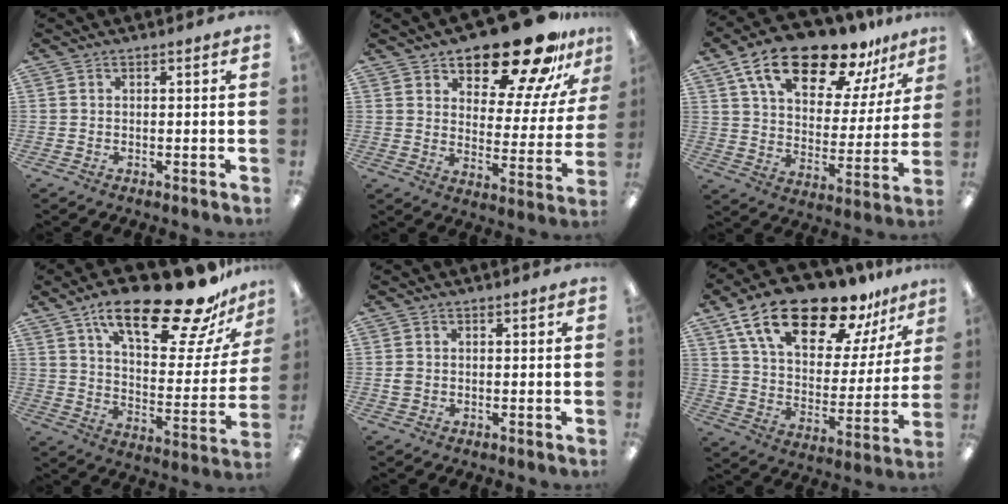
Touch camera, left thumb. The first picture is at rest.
{"total": 20.4, "force": [16.6, 6.7, 9.6], "torque": [-0.135, -0.121, 0.279]}
{"total": 20.4, "force": [14.4, 8.6, 11.6], "torque": [-0.197, -0.080, 0.247]}
{"total": 24.0, "force": [16.5, 7.6, 15.7], "torque": [-0.239, -0.104, 0.269]}
{"total": 1.6, "force": [-0.1, 1.4, 0.8], "torque": [-0.015, 0.004, -0.003]}
{"total": 22.2, "force": [16.0, 8.9, 12.5], "torque": [-0.224, -0.094, 0.280]}